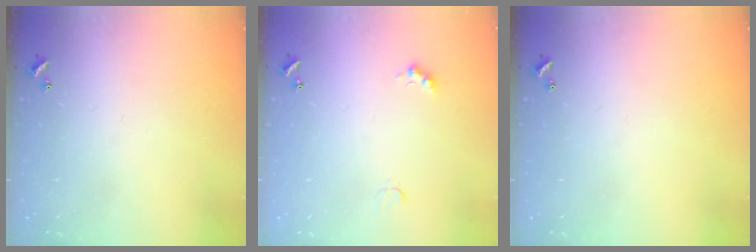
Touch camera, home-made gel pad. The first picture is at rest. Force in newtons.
{"total": 2.4, "press": 2.3, "slide": 0.5}
{"total": 0.0}